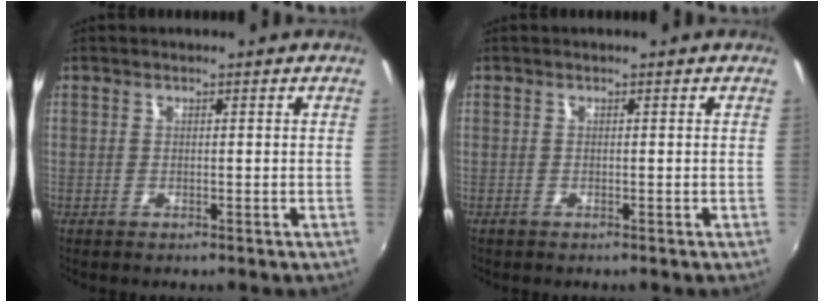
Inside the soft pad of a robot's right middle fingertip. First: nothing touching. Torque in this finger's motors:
{"motor_torque": [0.08, -0.07, 0.01, 0.01]}